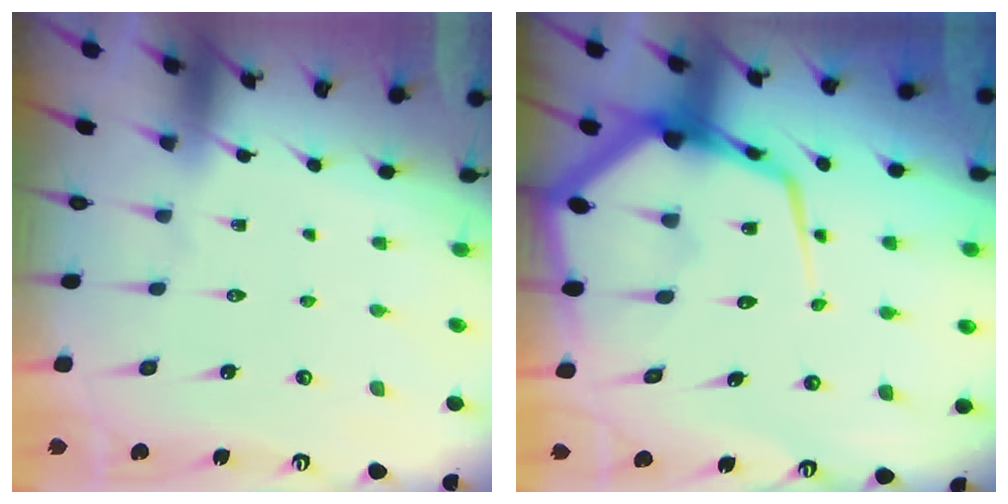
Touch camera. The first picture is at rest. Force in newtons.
{"total": 17.0, "press": 16.9, "slide": 1.8}